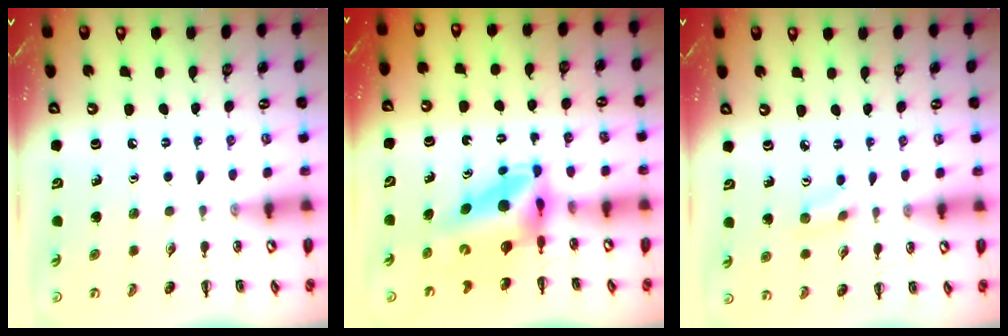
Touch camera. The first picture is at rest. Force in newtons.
{"total": 6.6, "press": 6.3, "slide": 1.9}
{"total": 3.1, "press": 2.9, "slide": 1.1}